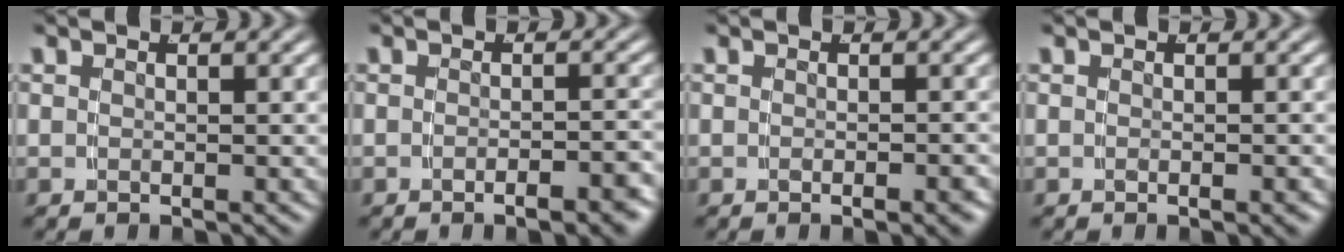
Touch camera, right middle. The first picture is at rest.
{"total": 2.7, "force": [-2.2, 0.0, 1.6], "torque": [-0.018, 0.006, -0.038]}
{"total": 1.3, "force": [-0.9, -0.4, 0.8], "torque": [-0.010, 0.003, -0.015]}
{"total": 0.7, "force": [-0.5, -0.3, 0.4], "torque": [-0.004, 0.004, -0.008]}